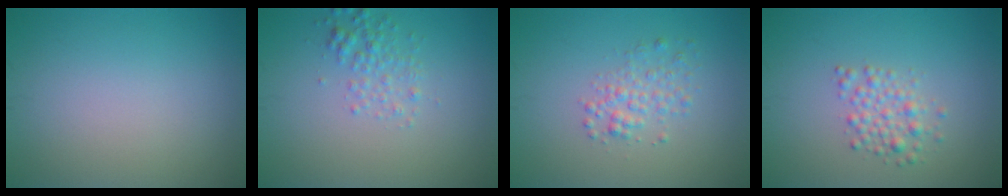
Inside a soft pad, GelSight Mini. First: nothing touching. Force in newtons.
{"total": 2.0, "press": 2.0, "slide": 0.1}
{"total": 2.1, "press": 2.1, "slide": 0.1}
{"total": 2.3, "press": 2.3, "slide": 0.0}